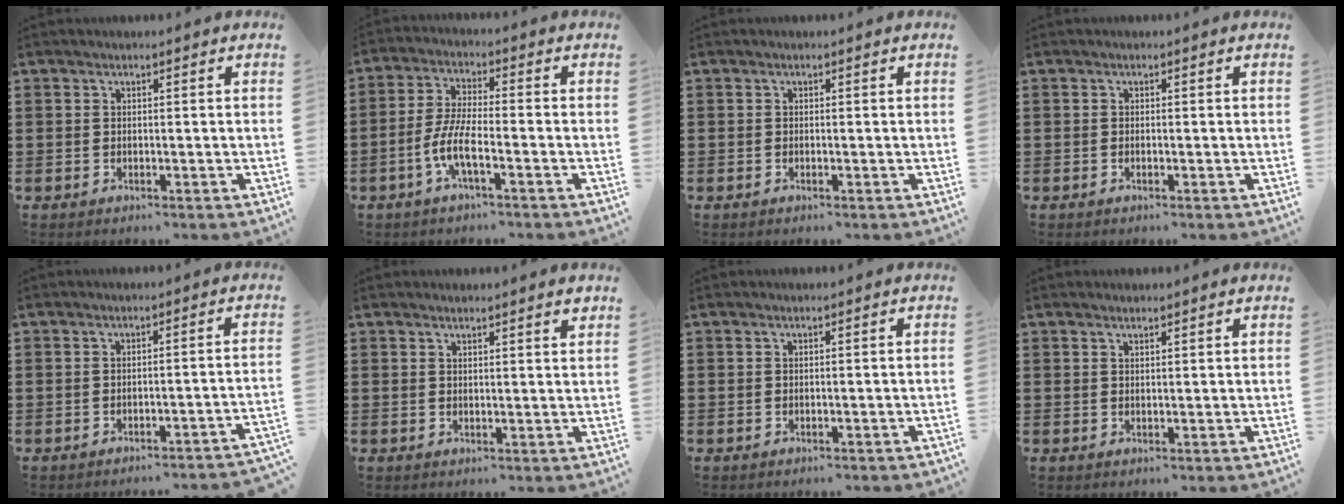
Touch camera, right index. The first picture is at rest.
{"total": 6.0, "force": [-2.8, 1.1, 5.1], "torque": [-0.130, -0.013, -0.062]}
{"total": 0.0}
{"total": 0.0}
{"total": 1.7, "force": [-1.6, -0.3, 0.5], "torque": [-0.013, -0.002, -0.033]}
{"total": 1.8, "force": [1.7, 0.1, 0.5], "torque": [-0.004, -0.001, 0.031]}
{"total": 0.0}
{"total": 1.0, "force": [0.9, 0.2, 0.2], "torque": [-0.004, 0.000, 0.018]}